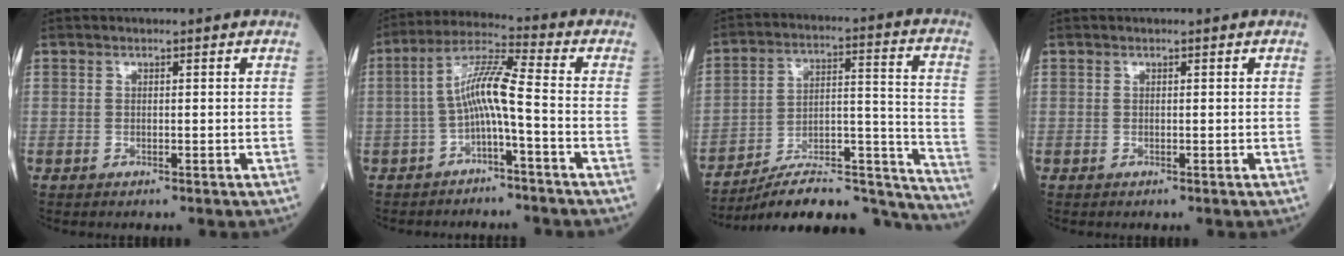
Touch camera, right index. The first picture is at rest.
{"total": 7.4, "force": [-1.9, 0.0, 7.1], "torque": [-0.135, 0.027, -0.037]}
{"total": 21.7, "force": [-20.5, 3.0, 6.8], "torque": [-0.052, 0.054, -0.305]}
{"total": 0.0}